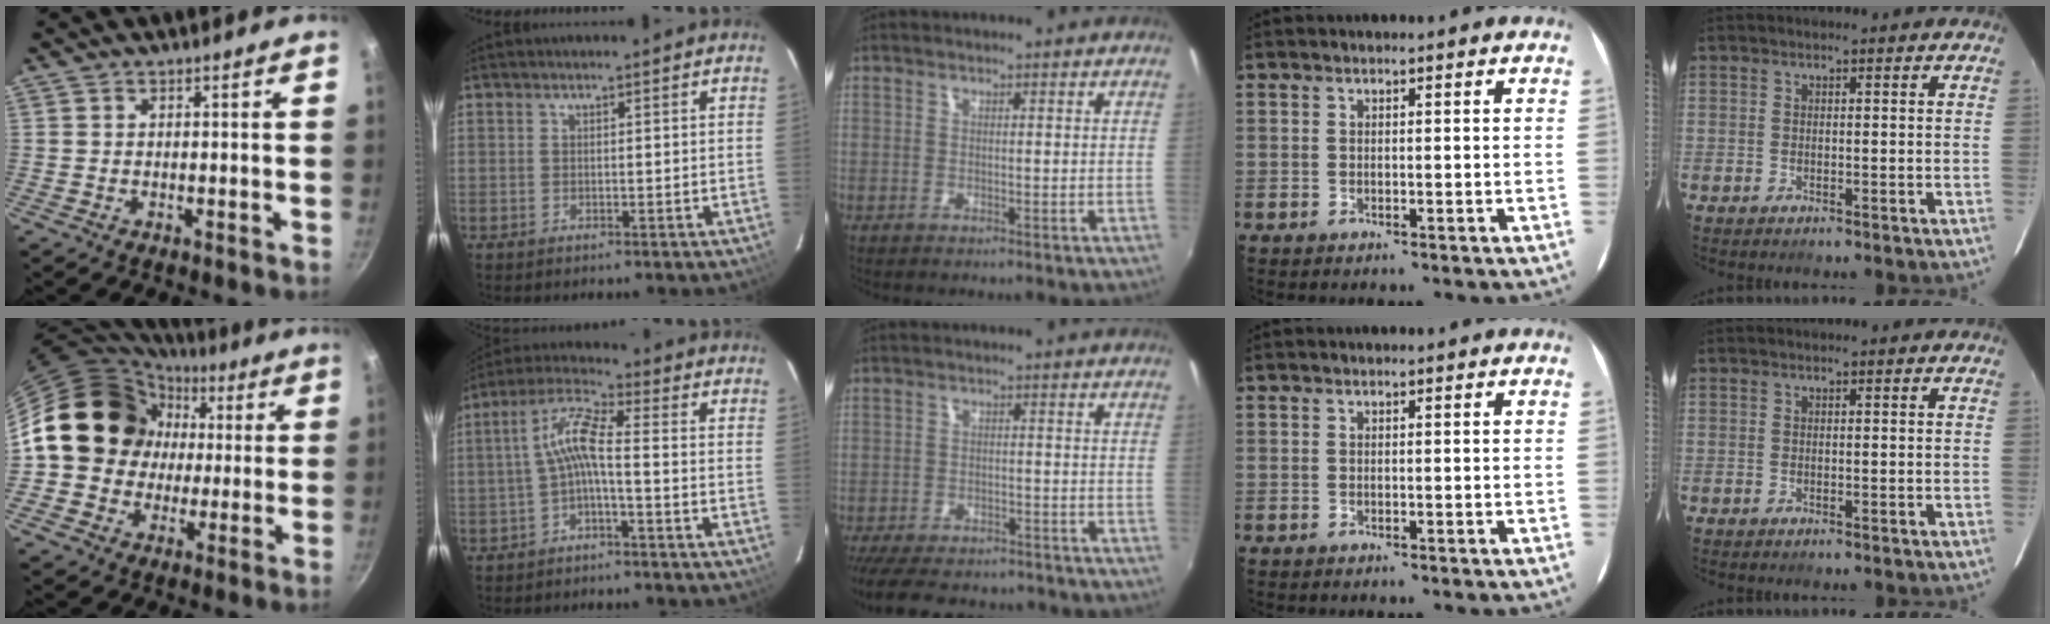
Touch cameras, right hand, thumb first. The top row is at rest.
{"thumb": {"total": 17.3, "force": [1.9, 15.2, 8.0], "torque": [-0.108, 0.031, 0.027]}, "index": {"total": 6.6, "force": [-1.7, 1.0, 6.3], "torque": [-0.151, 0.019, -0.033]}, "middle": {"total": 15.2, "force": [-12.5, 5.8, 6.4], "torque": [-0.148, -0.020, -0.184]}}